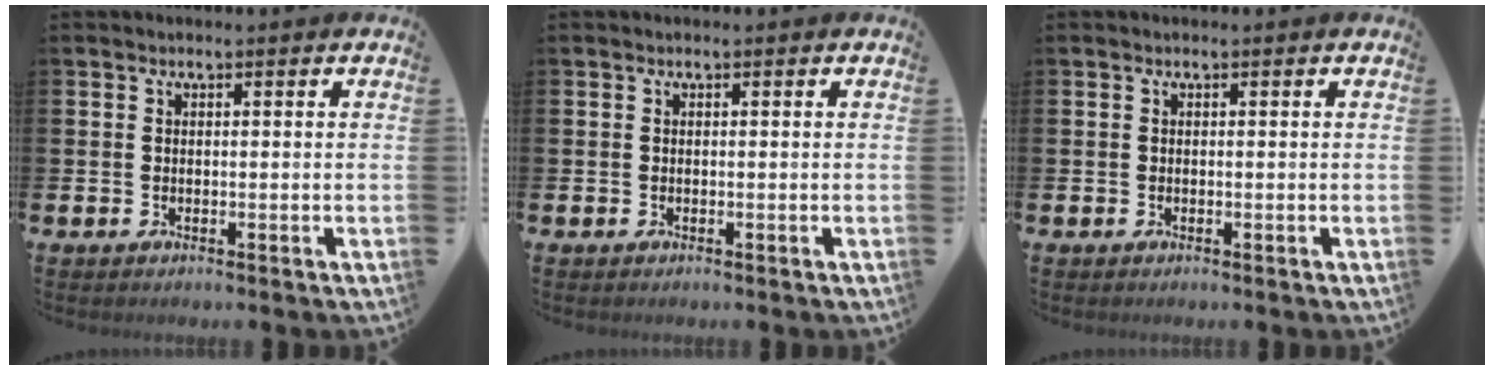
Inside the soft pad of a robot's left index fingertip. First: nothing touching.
{"total": 0.0}
{"total": 0.0}